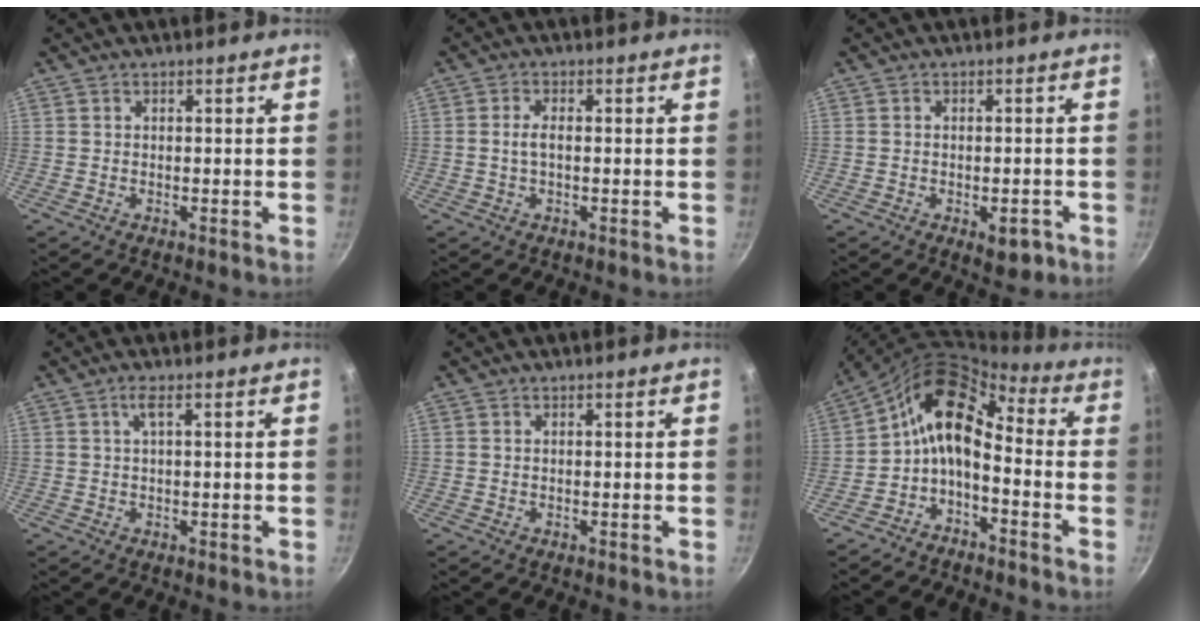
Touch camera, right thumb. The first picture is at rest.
{"total": 1.3, "force": [-0.1, 0.9, 1.0], "torque": [-0.020, 0.004, -0.003]}
{"total": 4.3, "force": [-1.9, 2.2, 3.2], "torque": [-0.026, 0.008, -0.020]}
{"total": 2.0, "force": [0.5, 0.2, 1.9], "torque": [-0.037, 0.002, 0.011]}
{"total": 0.0}
{"total": 11.6, "force": [-2.4, 7.1, 8.8], "torque": [-0.154, 0.065, -0.062]}